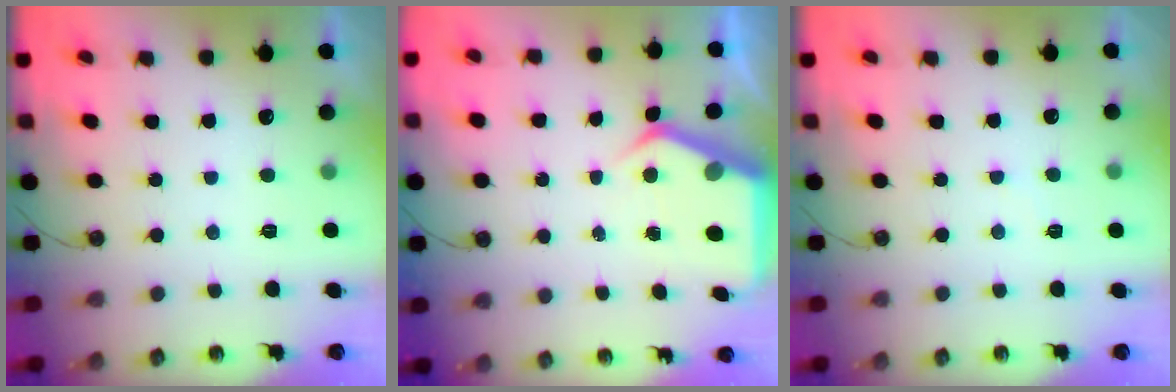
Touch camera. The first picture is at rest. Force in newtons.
{"total": 6.0, "press": 6.0, "slide": 0.2}
{"total": 3.5, "press": 3.5, "slide": 0.4}